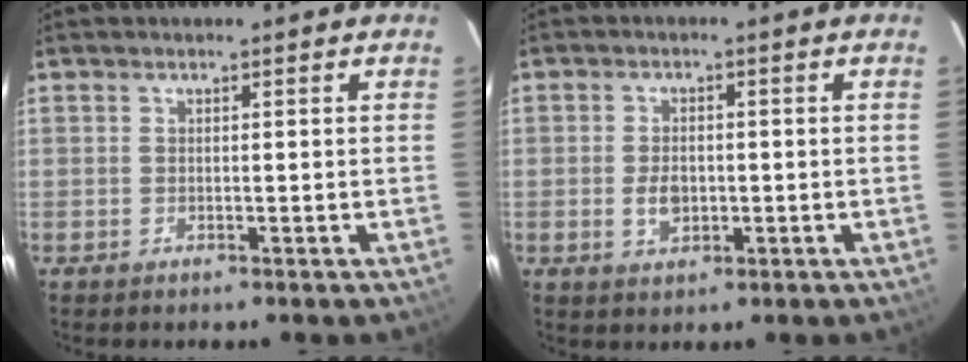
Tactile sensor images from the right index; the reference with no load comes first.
{"total": 3.9, "force": [-0.8, 2.5, 2.9], "torque": [-0.055, -0.001, -0.010]}